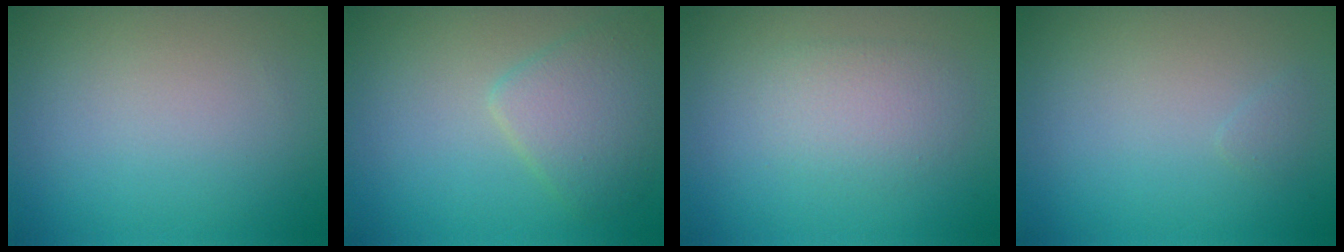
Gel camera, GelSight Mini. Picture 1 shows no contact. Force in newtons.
{"total": 3.7, "press": 3.7, "slide": 0.2}
{"total": 2.4, "press": 2.3, "slide": 0.4}
{"total": 0.6, "press": 0.5, "slide": 0.1}